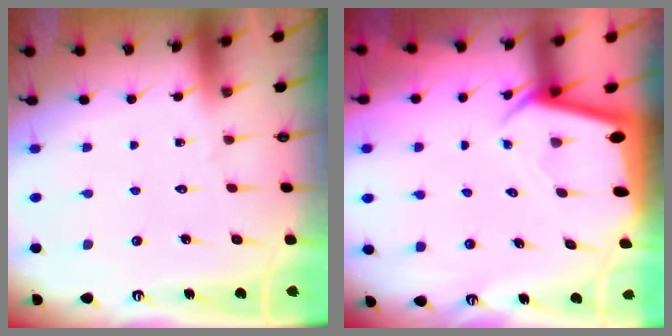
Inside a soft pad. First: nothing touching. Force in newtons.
{"total": 2.3, "press": 2.3, "slide": 0.2}